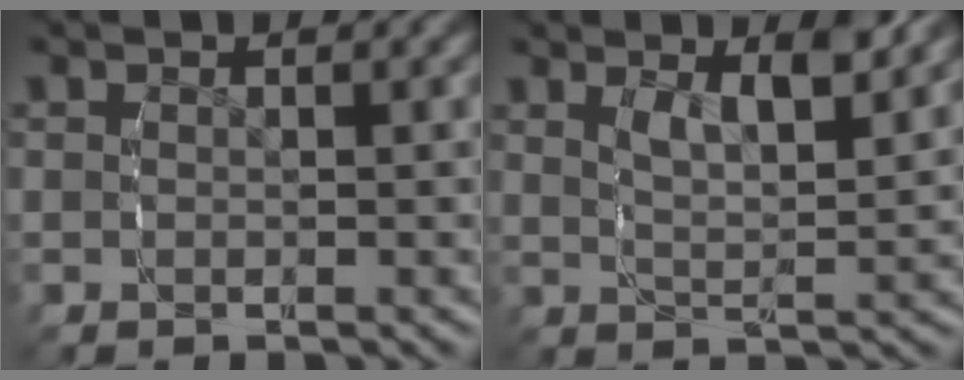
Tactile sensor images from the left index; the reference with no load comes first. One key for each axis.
{"total": 4.3, "fx": 2.5, "fy": 1.0, "fz": 3.3, "tx": -0.047, "ty": -0.010, "tz": 0.048}